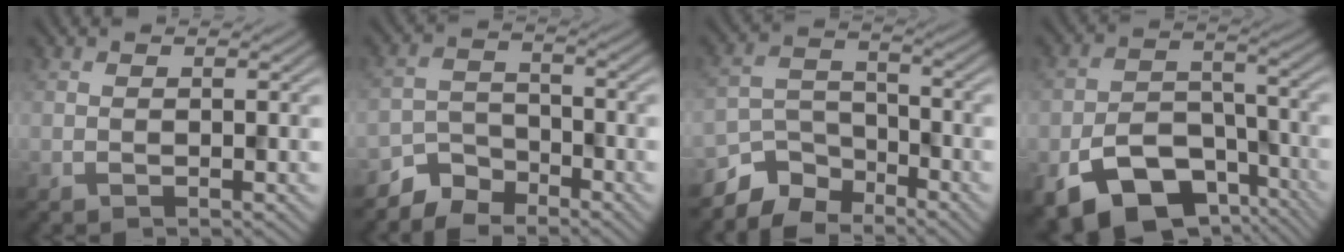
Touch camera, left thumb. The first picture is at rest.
{"total": 4.3, "force": [-3.7, 2.0, 0.9], "torque": [-0.016, 0.002, -0.084]}
{"total": 6.4, "force": [-5.4, 3.1, 1.7], "torque": [-0.038, -0.002, -0.118]}
{"total": 12.6, "force": [-7.2, 7.5, 7.2], "torque": [-0.139, -0.024, -0.121]}